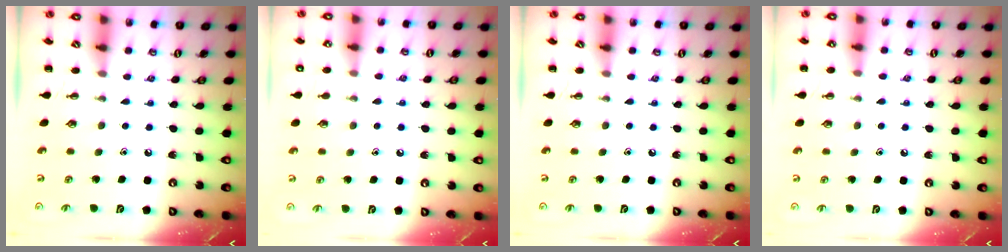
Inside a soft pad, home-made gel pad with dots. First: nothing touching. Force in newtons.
{"total": 5.7, "press": 5.4, "slide": 1.9}
{"total": 0.0}
{"total": 3.6, "press": 3.5, "slide": 1.1}